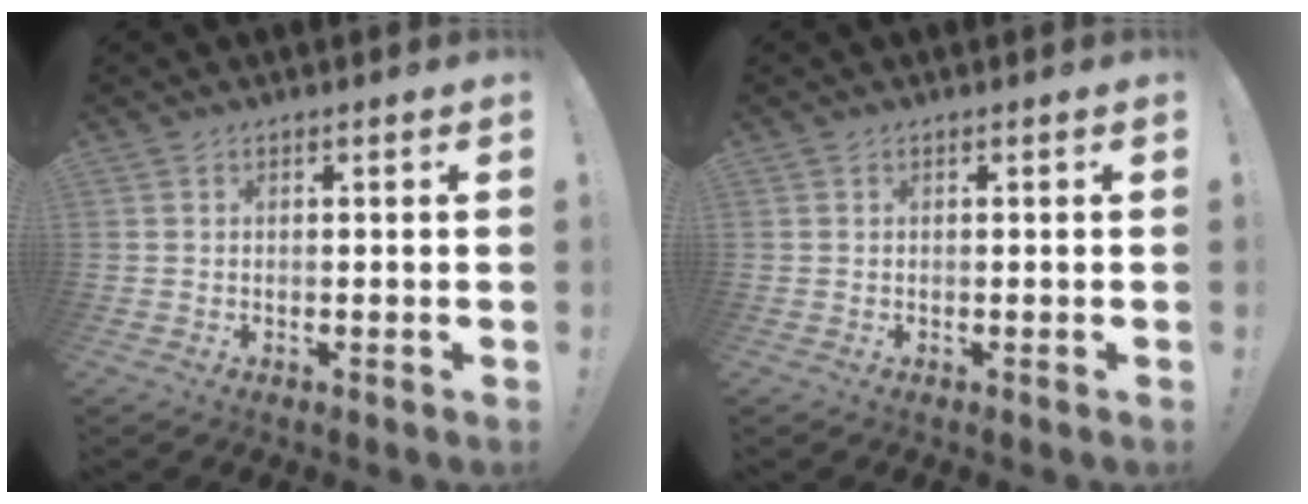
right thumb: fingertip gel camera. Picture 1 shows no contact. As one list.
[{"total": 0.0}]